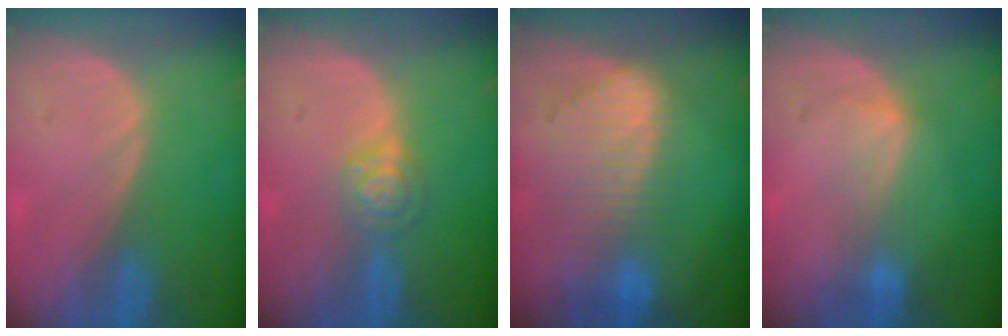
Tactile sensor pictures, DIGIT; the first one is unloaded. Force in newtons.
{"total": 4.0, "press": 3.6, "slide": 1.7}
{"total": 9.3, "press": 8.1, "slide": 4.4}
{"total": 3.2, "press": 3.2, "slide": 0.4}